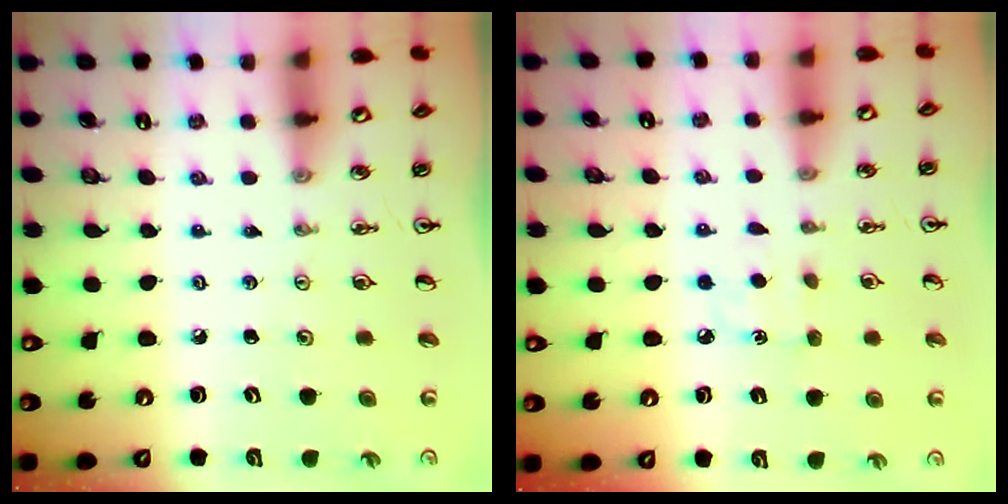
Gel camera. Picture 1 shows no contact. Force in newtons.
{"total": 5.0, "press": 4.9, "slide": 0.6}